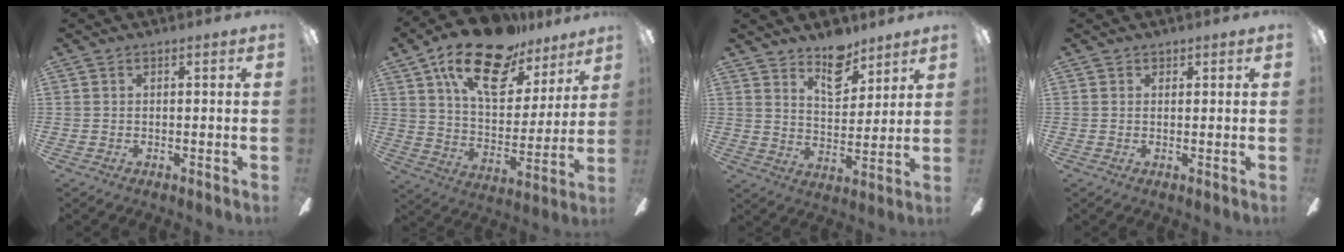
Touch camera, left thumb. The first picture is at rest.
{"total": 22.4, "force": [14.4, 10.7, 13.4], "torque": [-0.222, -0.074, 0.250]}
{"total": 10.3, "force": [7.7, 5.0, 4.5], "torque": [-0.055, -0.045, 0.137]}
{"total": 1.0, "force": [0.8, 0.6, 0.0], "torque": [0.007, -0.002, 0.013]}